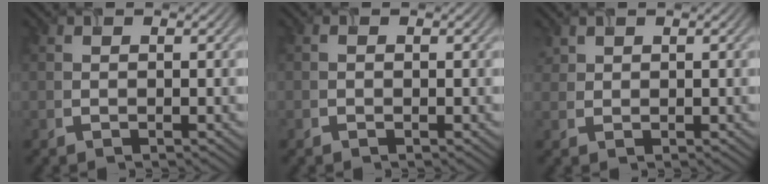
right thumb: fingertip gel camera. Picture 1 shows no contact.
{"total": 0.0}
{"total": 1.3, "force": [1.1, 0.8, 0.2], "torque": [-0.008, 0.001, 0.027]}